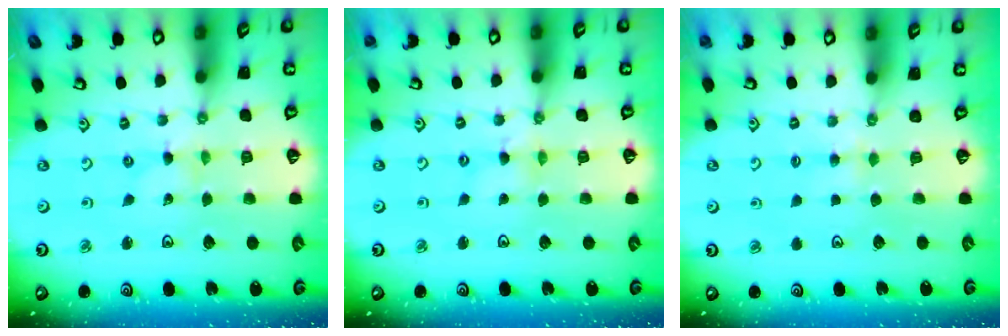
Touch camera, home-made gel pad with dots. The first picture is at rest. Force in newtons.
{"total": 1.7, "press": 1.7, "slide": 0.2}
{"total": 3.3, "press": 3.3, "slide": 0.5}